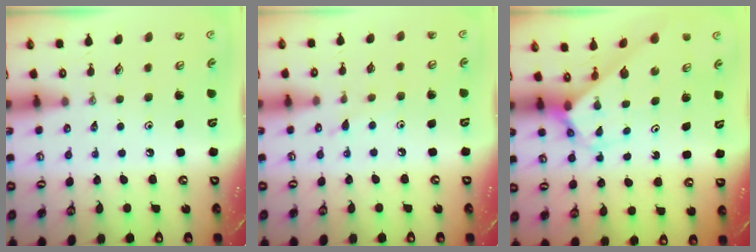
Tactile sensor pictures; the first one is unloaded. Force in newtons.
{"total": 6.3, "press": 6.3, "slide": 0.5}
{"total": 2.8, "press": 2.8, "slide": 0.2}